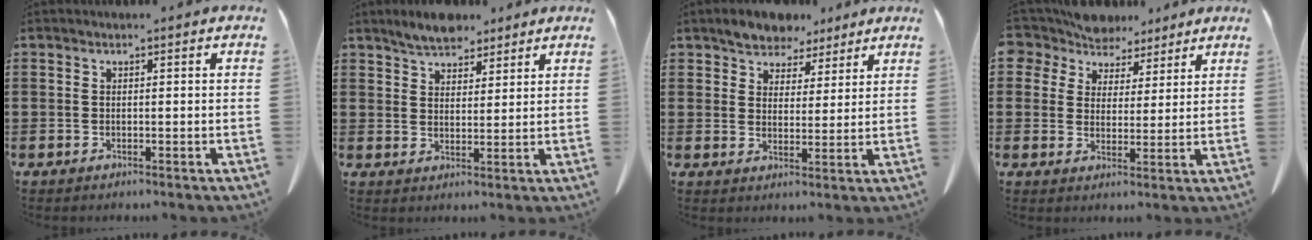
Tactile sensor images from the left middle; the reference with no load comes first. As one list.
[{"total": 5.1, "force": [4.6, 1.7, 1.0], "torque": [-0.034, -0.005, 0.088]}, {"total": 5.3, "force": [4.8, 2.2, 0.3], "torque": [-0.028, -0.008, 0.090]}, {"total": 6.1, "force": [5.2, 3.0, 0.4], "torque": [-0.041, -0.019, 0.096]}]